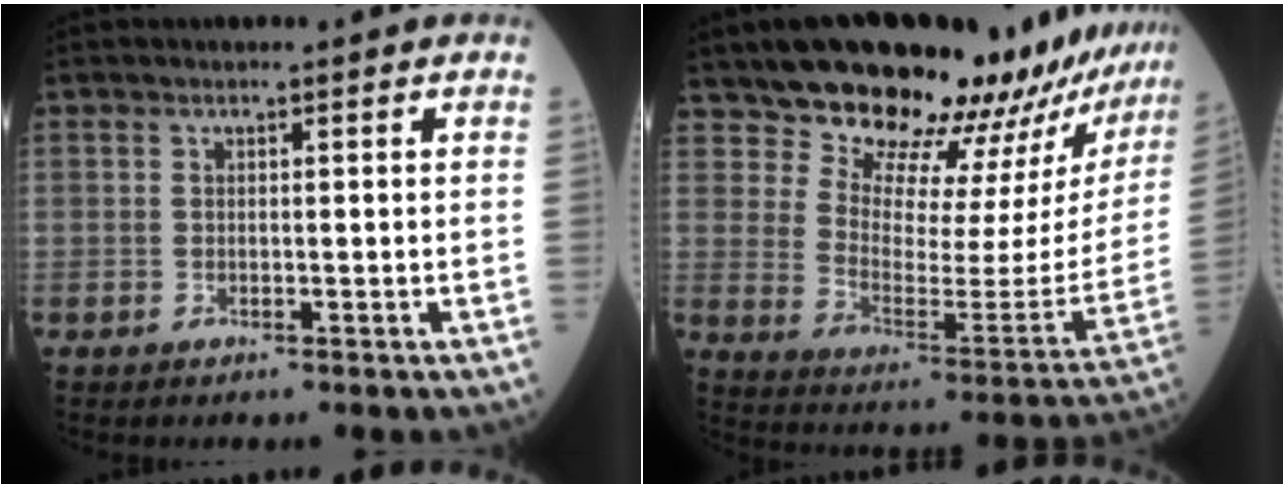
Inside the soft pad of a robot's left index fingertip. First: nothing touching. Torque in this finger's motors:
{"motor_torque": [1.90, -0.24, 0.44, 0.05]}